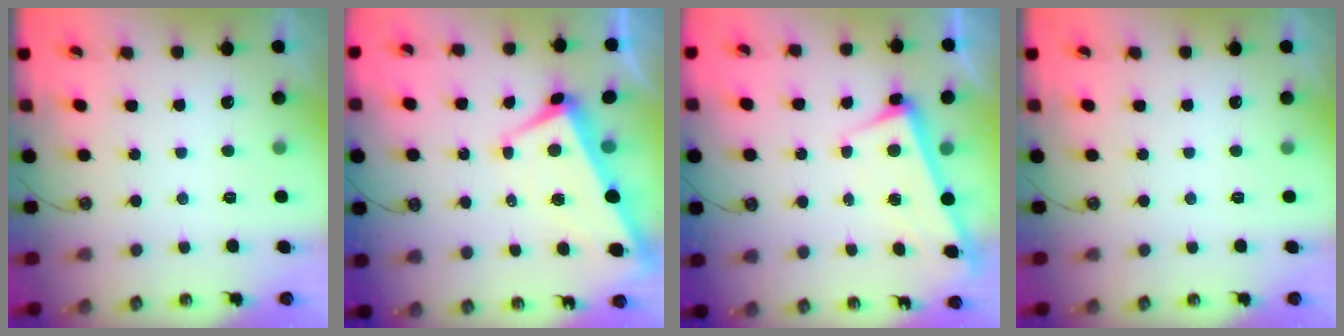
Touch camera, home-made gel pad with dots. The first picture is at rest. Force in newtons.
{"total": 1.2, "press": 0.6, "slide": 1.0}
{"total": 2.6, "press": 2.5, "slide": 0.7}
{"total": 0.0}